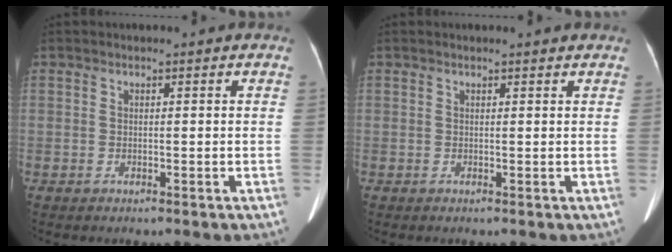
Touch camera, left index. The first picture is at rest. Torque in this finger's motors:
{"motor_torque": [0.04, -0.21, -0.02, -0.01]}